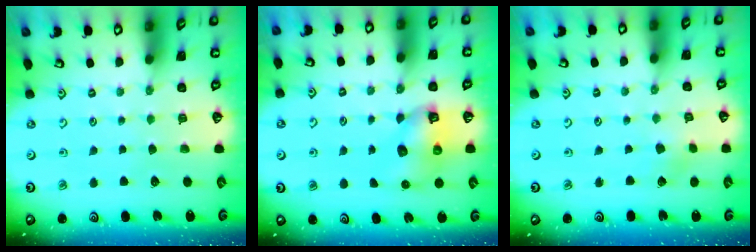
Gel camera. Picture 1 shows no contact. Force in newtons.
{"total": 7.2, "press": 7.2, "slide": 0.8}
{"total": 1.9, "press": 1.9, "slide": 0.2}